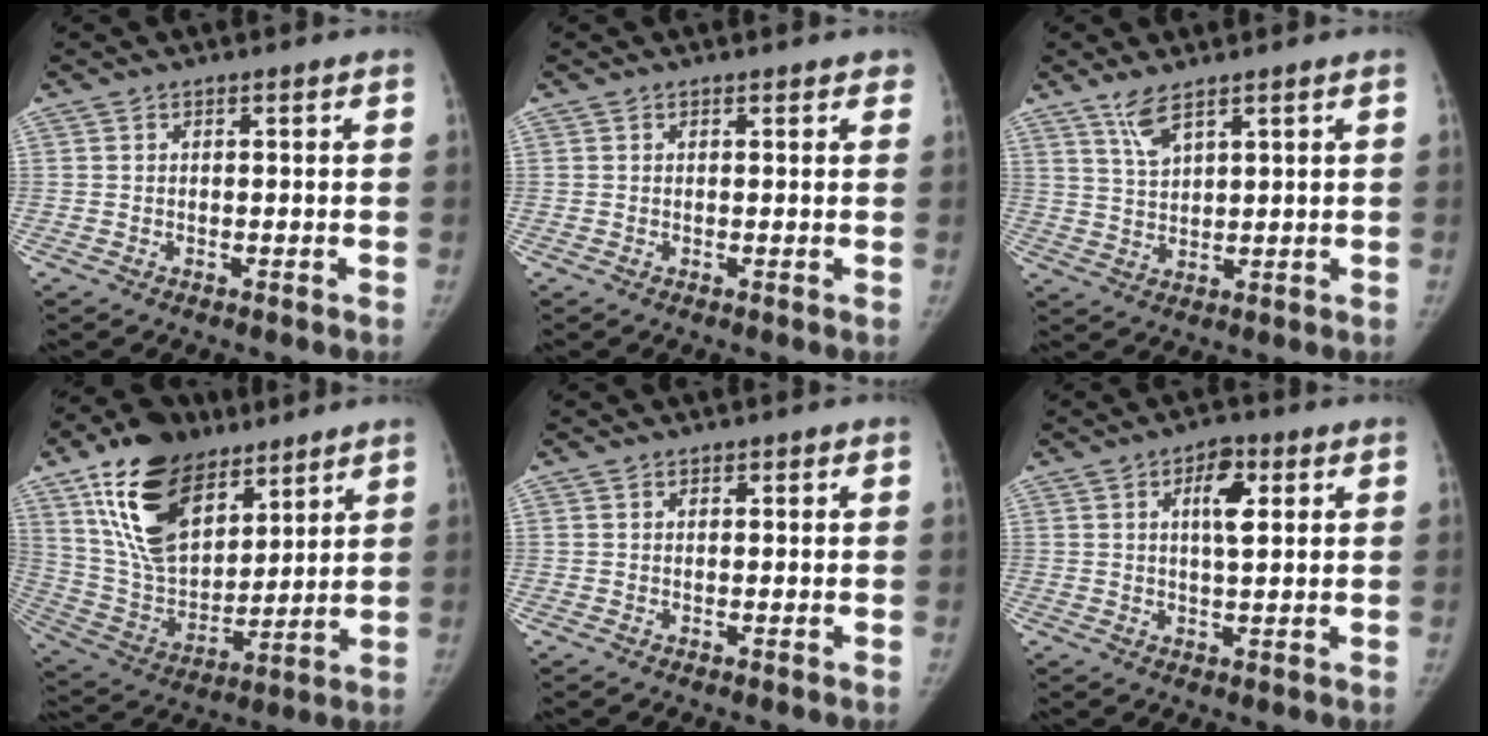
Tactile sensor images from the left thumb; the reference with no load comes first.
{"total": 1.3, "force": [1.0, 0.9, 0.1], "torque": [0.021, -0.003, 0.004]}
{"total": 4.7, "force": [3.4, 1.4, 3.0], "torque": [-0.056, -0.018, 0.073]}
{"total": 22.7, "force": [13.0, 12.7, 13.7], "torque": [-0.214, -0.040, 0.242]}
{"total": 0.8, "force": [0.4, 0.7, 0.1], "torque": [0.011, -0.001, 0.003]}
{"total": 6.0, "force": [2.0, 2.8, 4.9], "torque": [-0.064, -0.005, 0.030]}